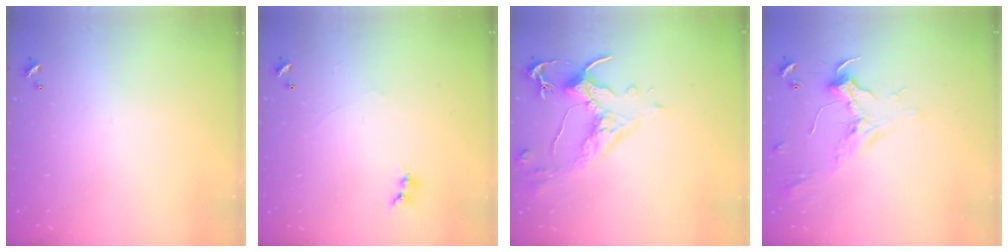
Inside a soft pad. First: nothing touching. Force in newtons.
{"total": 0.0}
{"total": 2.6, "press": 2.2, "slide": 1.3}
{"total": 2.4, "press": 2.3, "slide": 0.8}